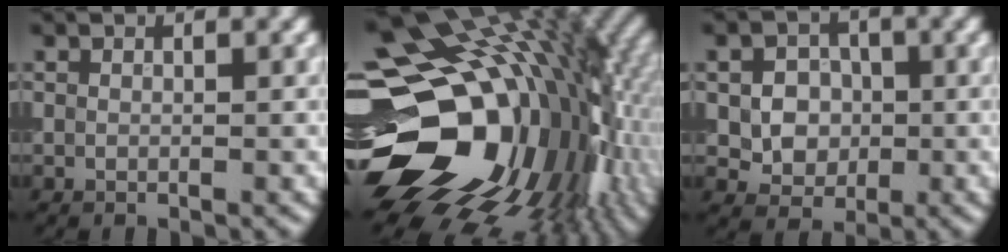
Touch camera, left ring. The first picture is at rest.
{"total": 19.6, "force": [0.7, 13.8, 13.9], "torque": [-0.234, -0.036, 0.037]}
{"total": 4.2, "force": [-0.2, 3.6, 2.2], "torque": [-0.024, 0.001, -0.014]}